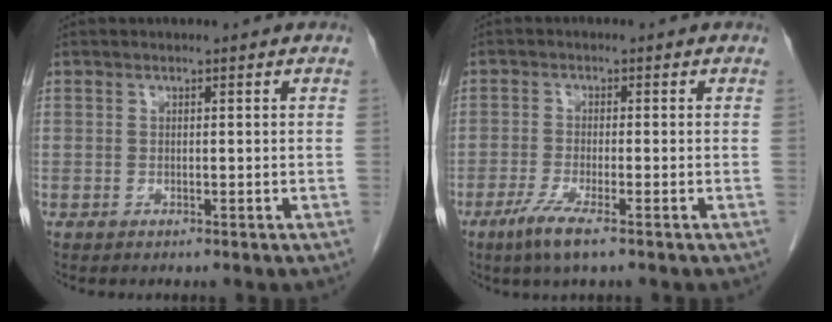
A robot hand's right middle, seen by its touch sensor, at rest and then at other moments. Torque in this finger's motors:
{"motor_torque": [0.67, -0.66, 0.07, 0.07]}